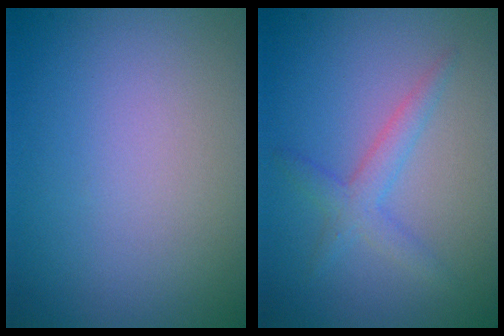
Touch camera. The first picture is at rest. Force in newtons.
{"total": 2.3, "press": 2.3, "slide": 0.1}